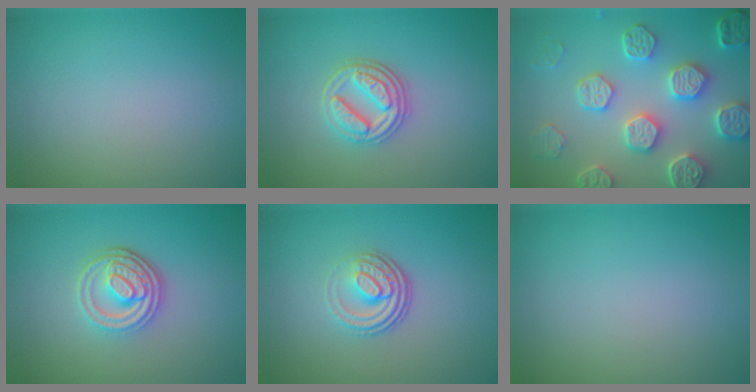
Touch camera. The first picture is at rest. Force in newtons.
{"total": 3.5, "press": 3.0, "slide": 1.8}
{"total": 7.1, "press": 6.0, "slide": 3.8}
{"total": 4.3, "press": 3.3, "slide": 2.8}
{"total": 3.6, "press": 2.4, "slide": 2.7}
{"total": 0.0}